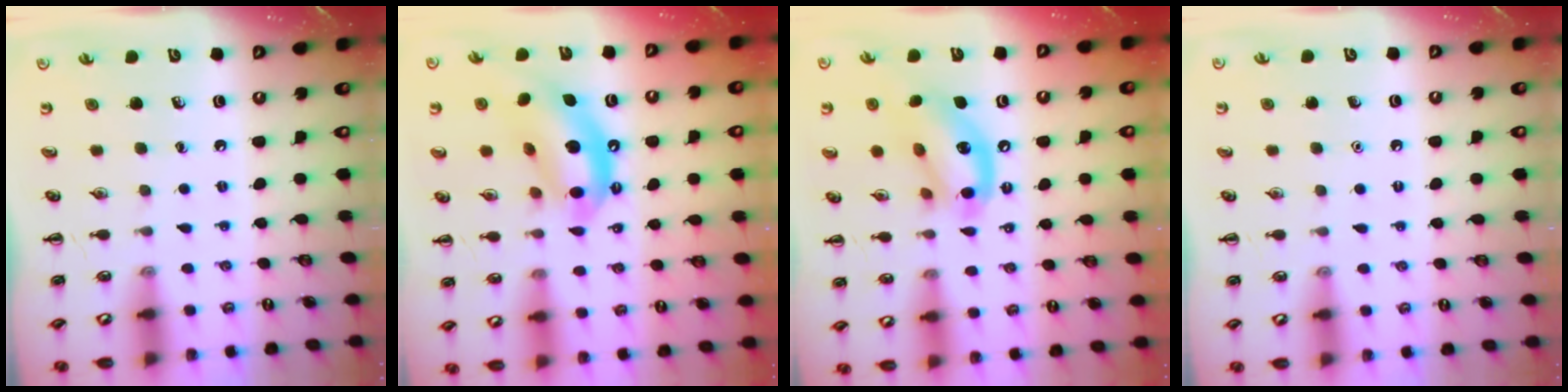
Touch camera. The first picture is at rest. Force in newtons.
{"total": 12.8, "press": 12.4, "slide": 3.4}
{"total": 13.9, "press": 13.6, "slide": 2.6}
{"total": 1.6, "press": 1.6, "slide": 0.1}